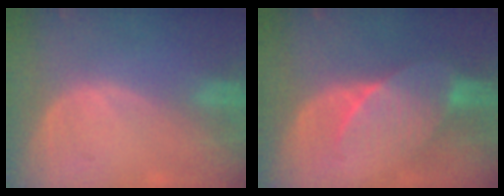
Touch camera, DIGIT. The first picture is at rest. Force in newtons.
{"total": 7.4, "press": 6.9, "slide": 2.4}